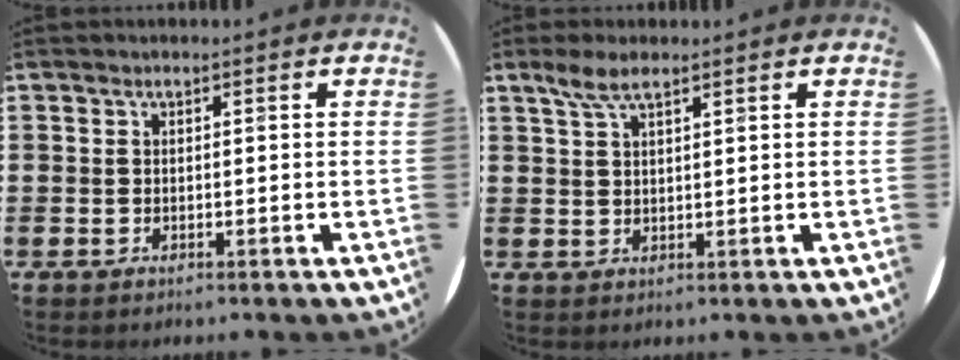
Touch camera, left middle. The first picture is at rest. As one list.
[{"total": 3.4, "force": [2.4, 0.9, 2.2], "torque": [-0.049, 0.004, 0.044]}]